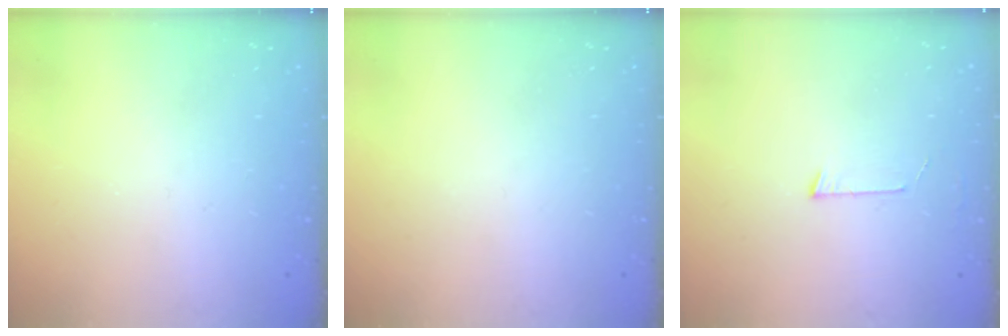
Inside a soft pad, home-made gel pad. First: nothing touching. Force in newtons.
{"total": 0.0}
{"total": 2.7, "press": 2.7, "slide": 0.2}